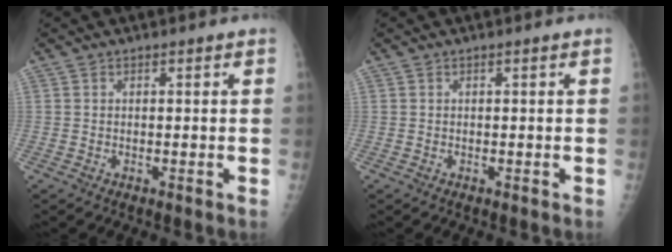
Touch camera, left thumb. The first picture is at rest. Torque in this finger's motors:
{"motor_torque": [0.02, 0.02, -0.01, -0.01, 0.00]}